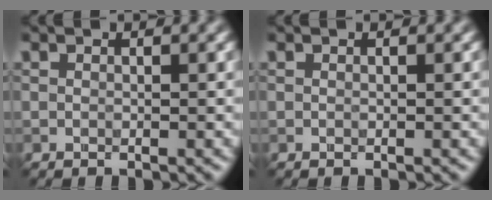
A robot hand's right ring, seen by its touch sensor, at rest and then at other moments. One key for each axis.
{"total": 0.0}